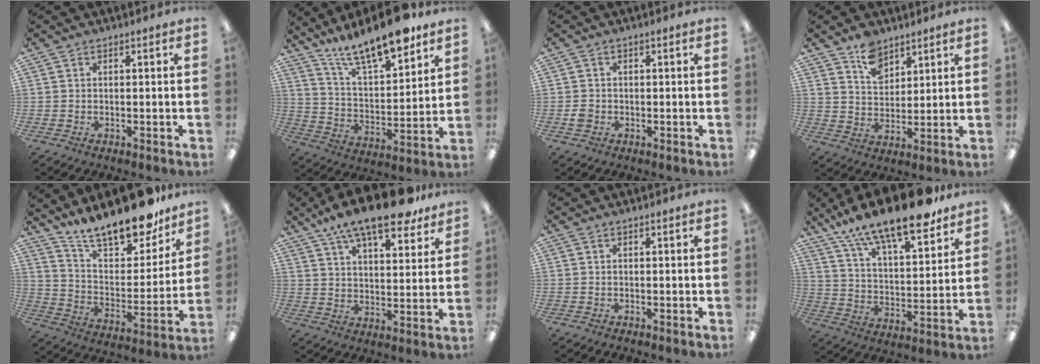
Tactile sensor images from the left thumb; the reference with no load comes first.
{"total": 17.6, "force": [14.3, 4.7, 9.1], "torque": [-0.156, -0.089, 0.243]}
{"total": 1.8, "force": [-0.5, 1.5, 0.8], "torque": [-0.015, 0.004, -0.010]}
{"total": 6.8, "force": [5.0, 3.9, 2.4], "torque": [-0.033, -0.024, 0.091]}
{"total": 19.8, "force": [16.6, 6.2, 8.8], "torque": [-0.151, -0.110, 0.289]}
{"total": 15.2, "force": [11.8, 4.2, 8.6], "torque": [-0.147, -0.064, 0.203]}
{"total": 0.0}
{"total": 19.0, "force": [15.2, 5.2, 10.1], "torque": [-0.167, -0.106, 0.261]}